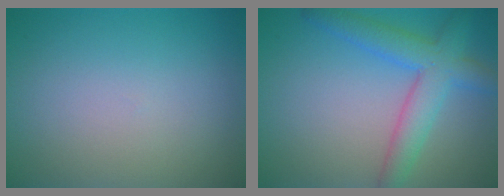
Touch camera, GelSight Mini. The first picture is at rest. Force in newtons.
{"total": 4.7, "press": 4.6, "slide": 0.4}